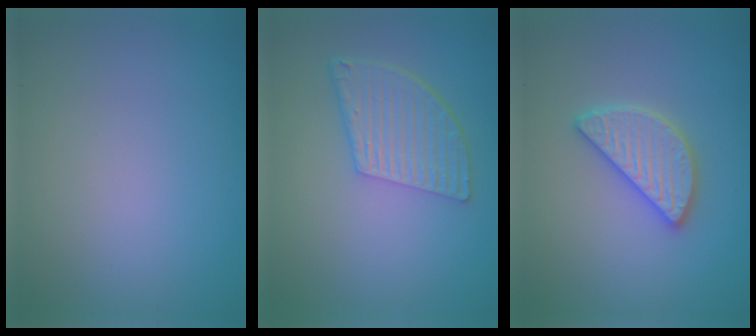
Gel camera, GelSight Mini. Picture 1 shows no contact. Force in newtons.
{"total": 5.2, "press": 3.9, "slide": 3.5}
{"total": 4.2, "press": 4.2, "slide": 0.3}